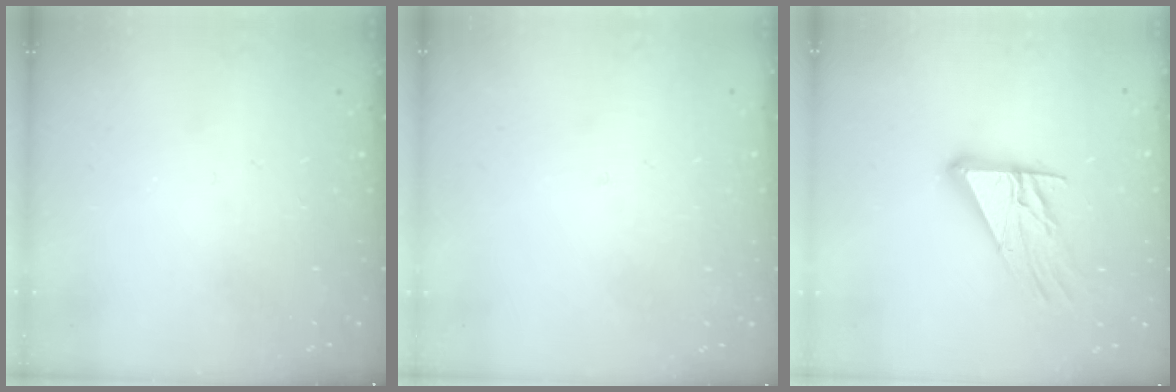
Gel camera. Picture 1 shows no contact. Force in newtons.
{"total": 1.7, "press": 1.6, "slide": 0.1}
{"total": 13.6, "press": 13.5, "slide": 1.3}